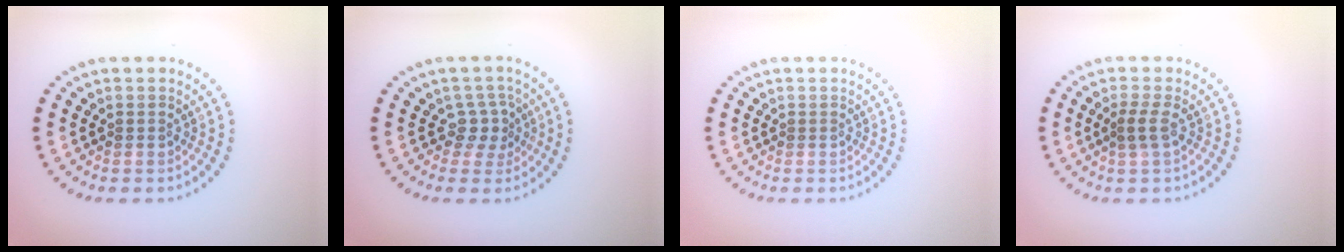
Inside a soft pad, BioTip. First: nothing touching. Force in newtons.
{"total": 2.2, "press": 1.5, "slide": 1.5}
{"total": 0.0}
{"total": 1.4, "press": 1.2, "slide": 0.9}